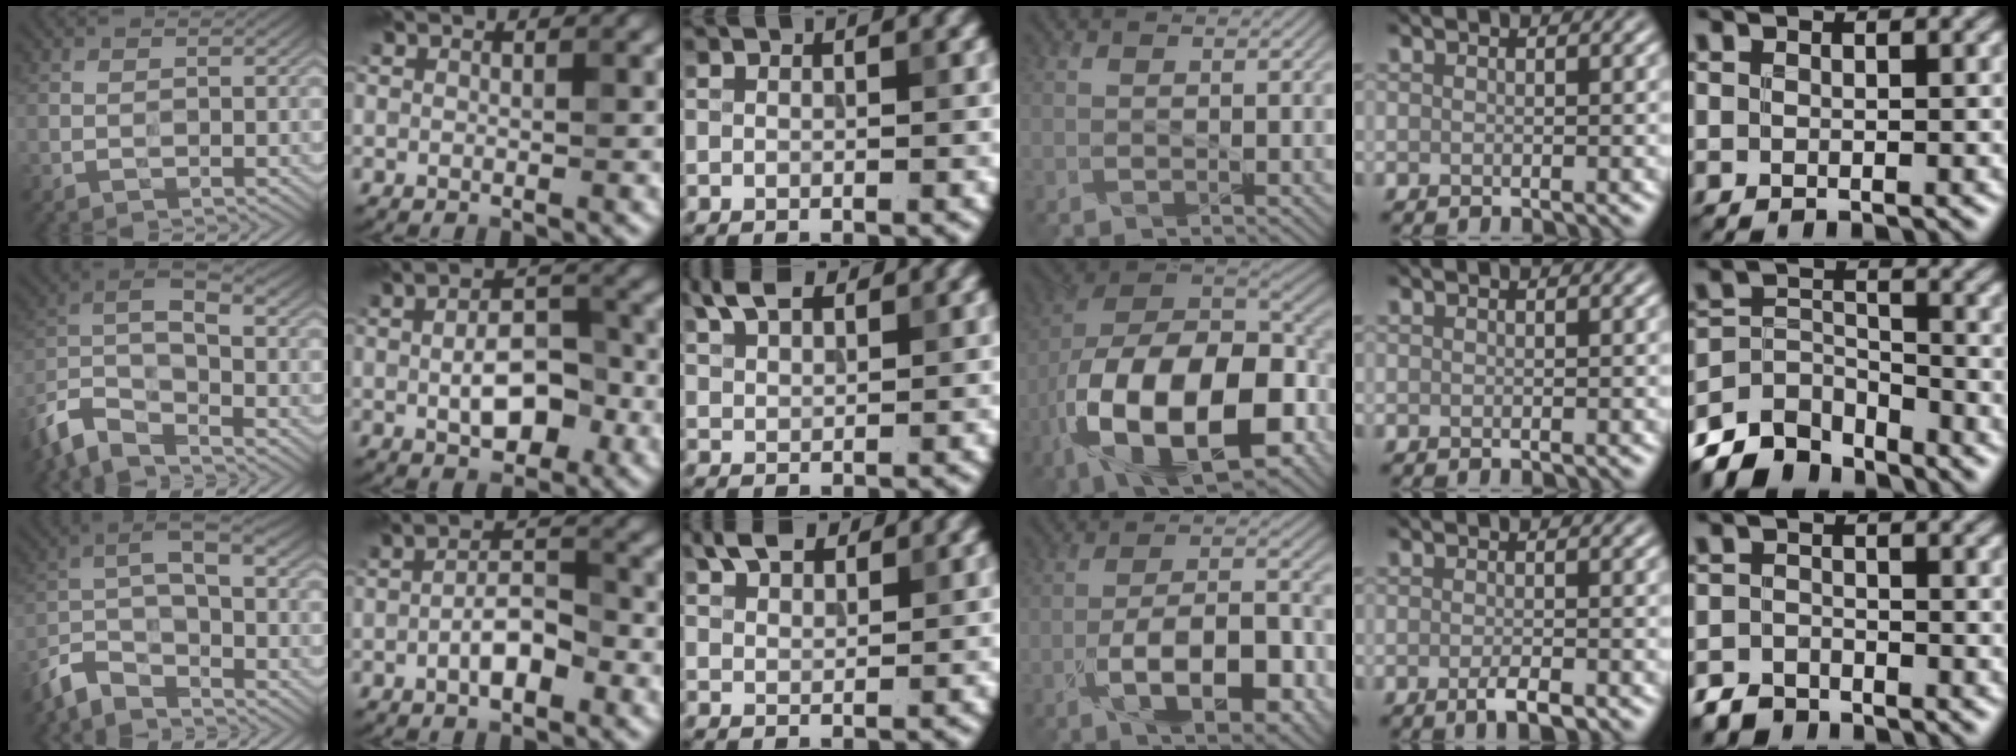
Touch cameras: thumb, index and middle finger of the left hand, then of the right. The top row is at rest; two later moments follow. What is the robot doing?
{"motion": "wipe", "object": "bowl"}